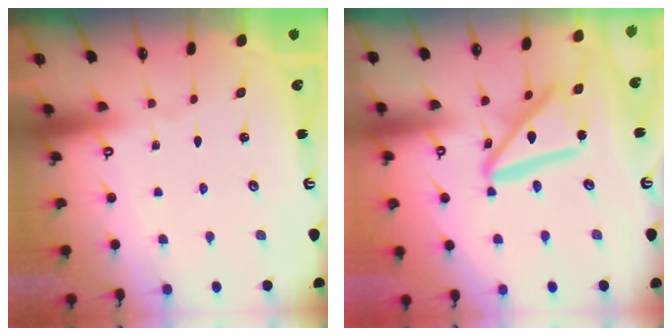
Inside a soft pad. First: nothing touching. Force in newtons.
{"total": 15.1, "press": 15.0, "slide": 1.6}